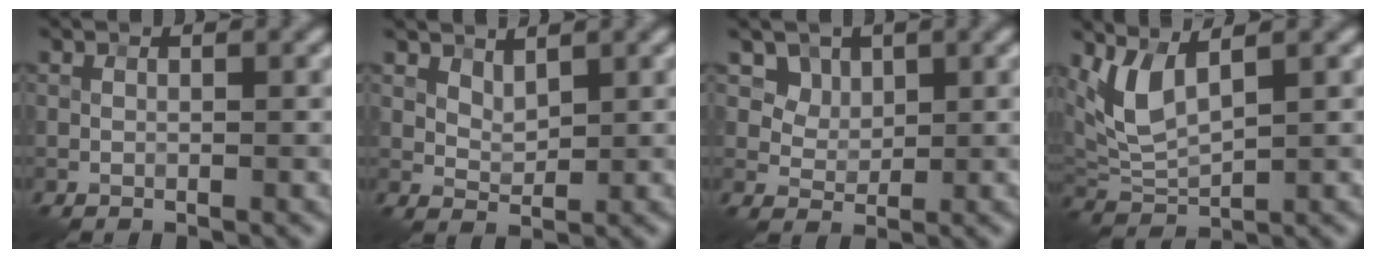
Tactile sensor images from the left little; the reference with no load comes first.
{"total": 1.9, "force": [1.5, 0.6, 0.9], "torque": [-0.024, -0.004, 0.037]}
{"total": 3.8, "force": [2.4, 2.6, 1.5], "torque": [-0.049, -0.017, 0.062]}
{"total": 4.2, "force": [2.2, 1.4, 3.3], "torque": [-0.089, -0.007, 0.055]}